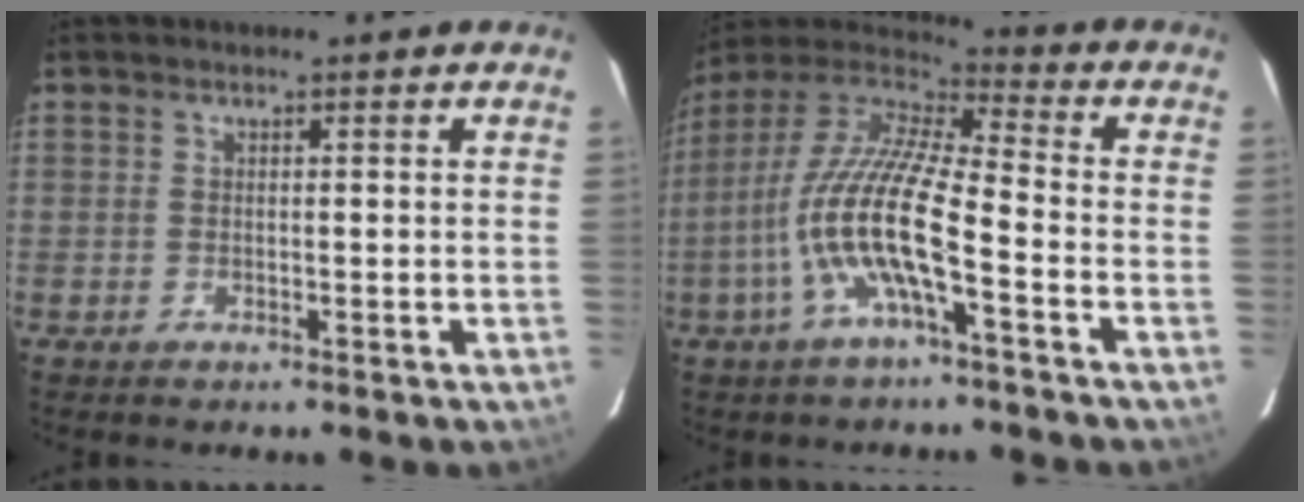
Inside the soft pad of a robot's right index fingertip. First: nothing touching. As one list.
[{"total": 15.4, "force": [-5.1, 2.6, 14.3], "torque": [-0.271, -0.008, -0.104]}]